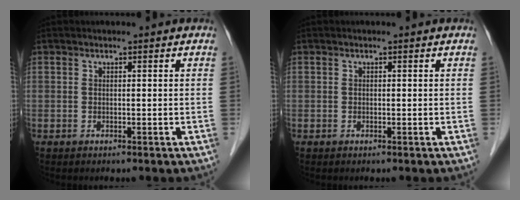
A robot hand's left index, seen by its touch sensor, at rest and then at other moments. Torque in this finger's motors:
{"motor_torque": [-0.35, 0.18, -0.03, -0.01]}